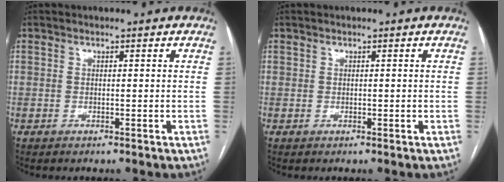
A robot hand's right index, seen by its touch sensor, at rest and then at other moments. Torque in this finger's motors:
{"motor_torque": [-0.22, 0.13, 0.02, 0.01]}